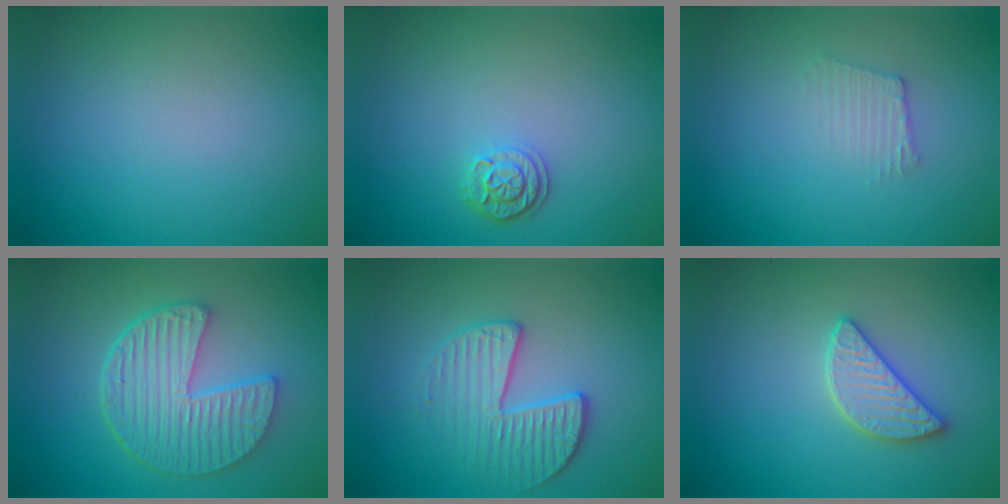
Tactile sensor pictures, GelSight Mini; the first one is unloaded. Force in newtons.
{"total": 2.2, "press": 1.9, "slide": 1.1}
{"total": 1.7, "press": 1.7, "slide": 0.2}
{"total": 6.3, "press": 4.7, "slide": 4.2}
{"total": 3.4, "press": 3.2, "slide": 1.1}
{"total": 2.8, "press": 2.8, "slide": 0.5}